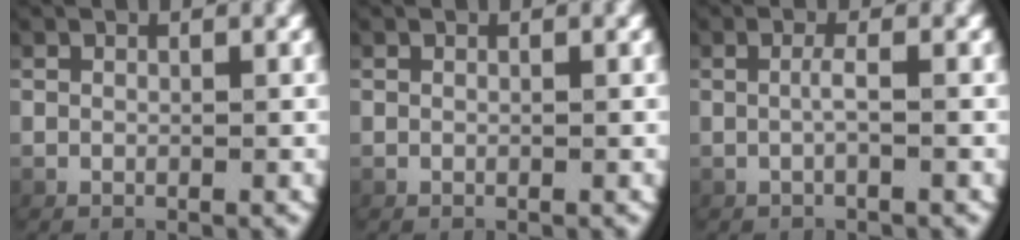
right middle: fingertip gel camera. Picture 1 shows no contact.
{"total": 0.0}
{"total": 1.2, "force": [-0.4, -0.4, 1.0], "torque": [-0.027, -0.002, -0.002]}